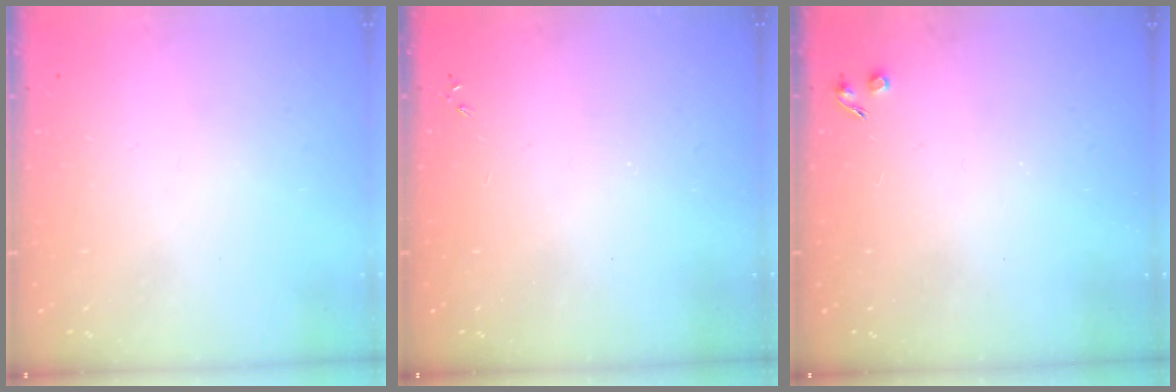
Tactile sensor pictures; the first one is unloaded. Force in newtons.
{"total": 1.1, "press": 0.9, "slide": 0.5}
{"total": 3.9, "press": 3.8, "slide": 0.7}